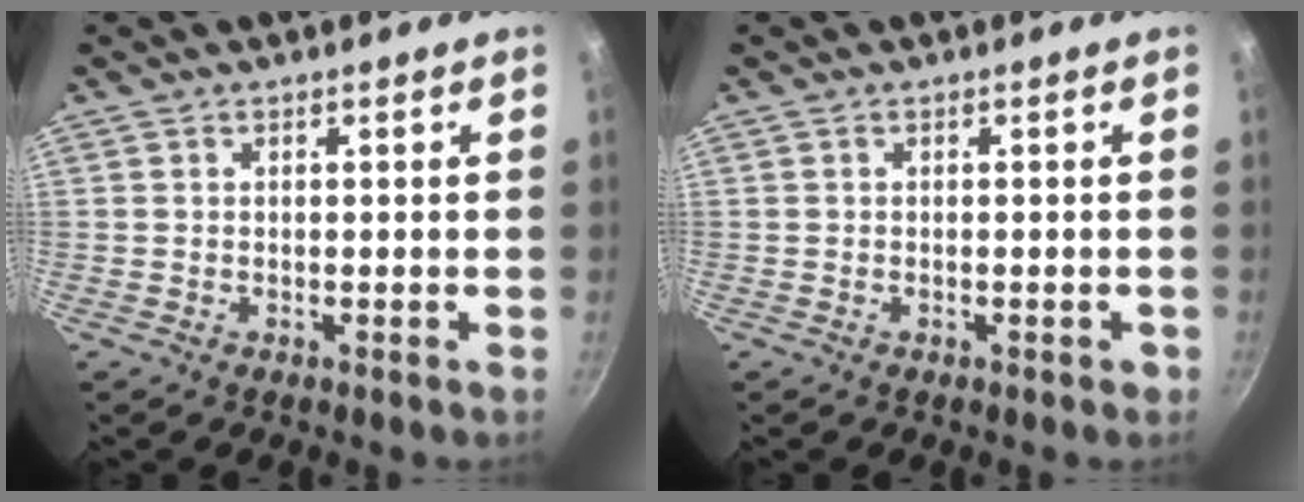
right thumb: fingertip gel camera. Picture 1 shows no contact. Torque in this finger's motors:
{"motor_torque": [-0.31, -0.03, -0.24, 0.10, -0.03]}